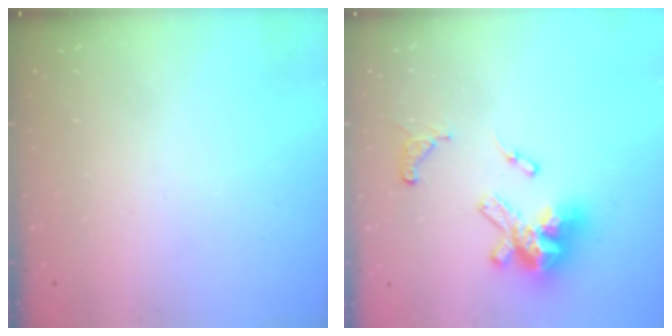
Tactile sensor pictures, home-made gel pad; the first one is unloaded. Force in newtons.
{"total": 15.9, "press": 15.9, "slide": 1.7}